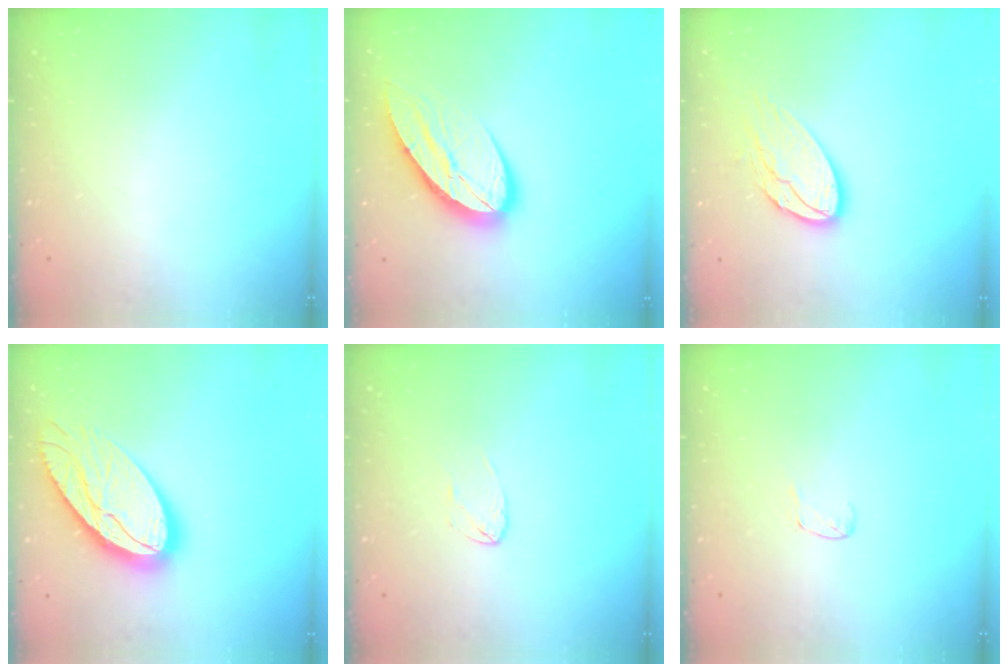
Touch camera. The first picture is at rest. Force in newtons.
{"total": 14.0, "press": 14.0, "slide": 1.1}
{"total": 12.8, "press": 12.8, "slide": 0.9}
{"total": 21.4, "press": 21.3, "slide": 2.0}
{"total": 3.9, "press": 3.9, "slide": 0.3}
{"total": 4.0, "press": 4.0, "slide": 0.3}